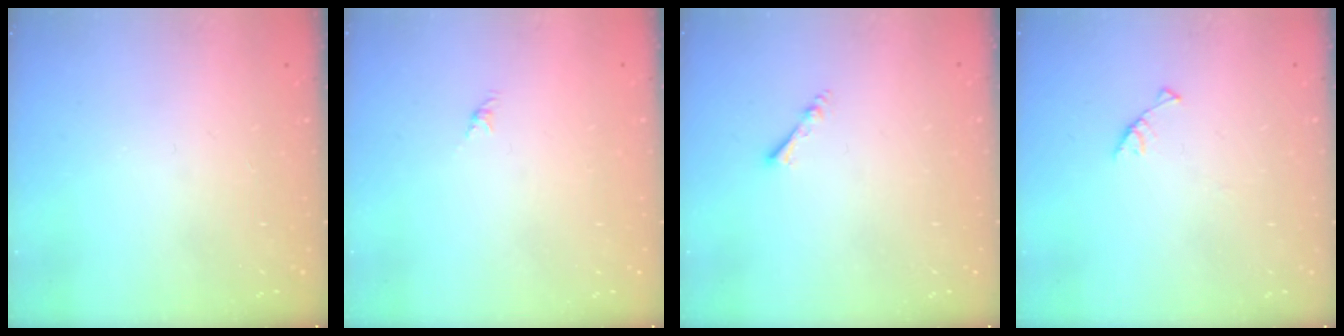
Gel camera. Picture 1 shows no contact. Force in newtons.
{"total": 0.0}
{"total": 2.2, "press": 2.1, "slide": 0.4}
{"total": 3.0, "press": 3.0, "slide": 0.3}